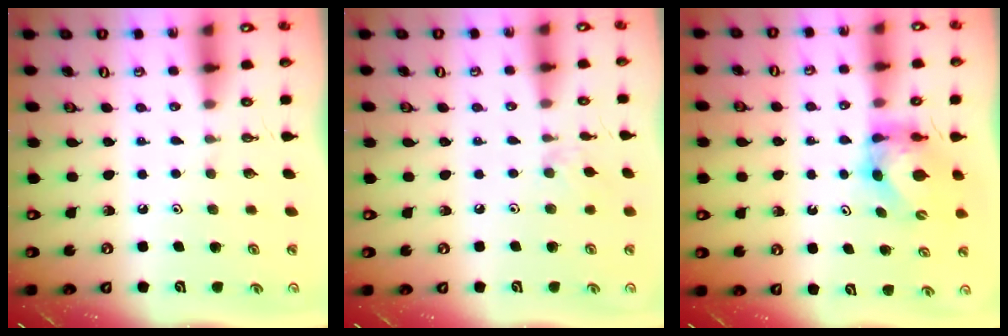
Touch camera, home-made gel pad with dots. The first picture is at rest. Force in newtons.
{"total": 4.1, "press": 4.1, "slide": 0.8}
{"total": 6.2, "press": 6.2, "slide": 0.6}